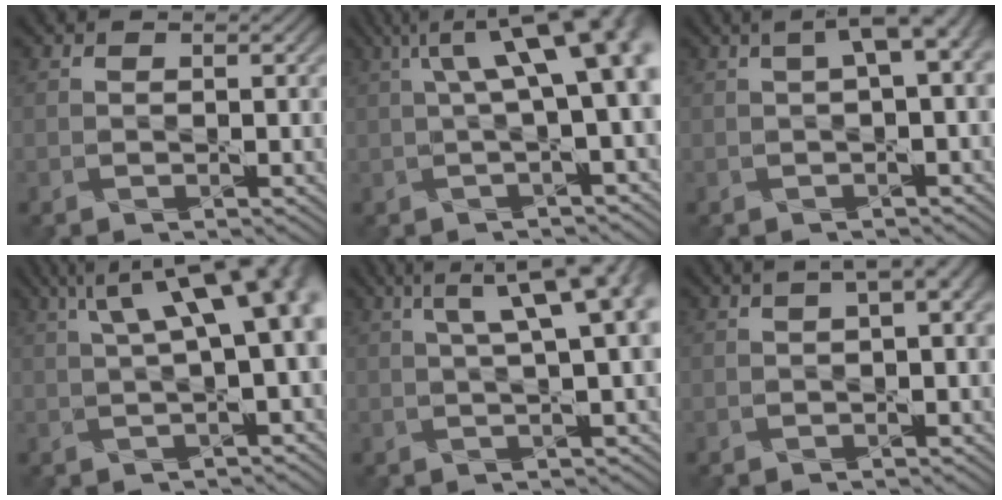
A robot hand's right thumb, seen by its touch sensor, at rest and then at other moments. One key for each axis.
{"total": 12.1, "fx": 2.8, "fy": 3.8, "fz": 11.2, "tx": -0.142, "ty": 0.030, "tz": 0.043}
{"total": 4.3, "fx": 1.1, "fy": 1.1, "fz": 4.0, "tx": -0.055, "ty": 0.017, "tz": 0.015}
{"total": 12.5, "fx": 3.8, "fy": 4.0, "fz": 11.2, "tx": -0.142, "ty": 0.032, "tz": 0.055}
{"total": 9.5, "fx": 2.7, "fy": 2.9, "fz": 8.6, "tx": -0.096, "ty": 0.037, "tz": 0.029}
{"total": 3.5, "fx": 1.2, "fy": 0.7, "fz": 3.2, "tx": -0.047, "ty": 0.016, "tz": 0.018}